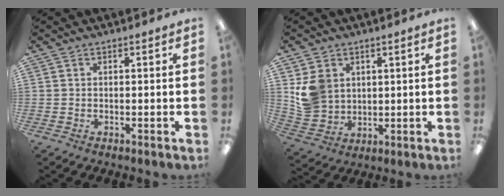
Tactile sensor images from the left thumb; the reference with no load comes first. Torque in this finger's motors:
{"motor_torque": [1.12, 1.07, 0.81, -0.94, 0.10]}